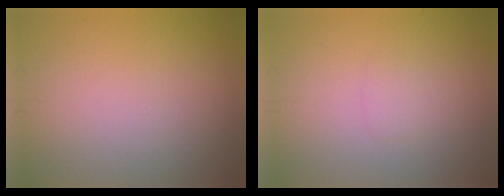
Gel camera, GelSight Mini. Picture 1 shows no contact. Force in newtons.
{"total": 0.9, "press": 0.9, "slide": 0.1}